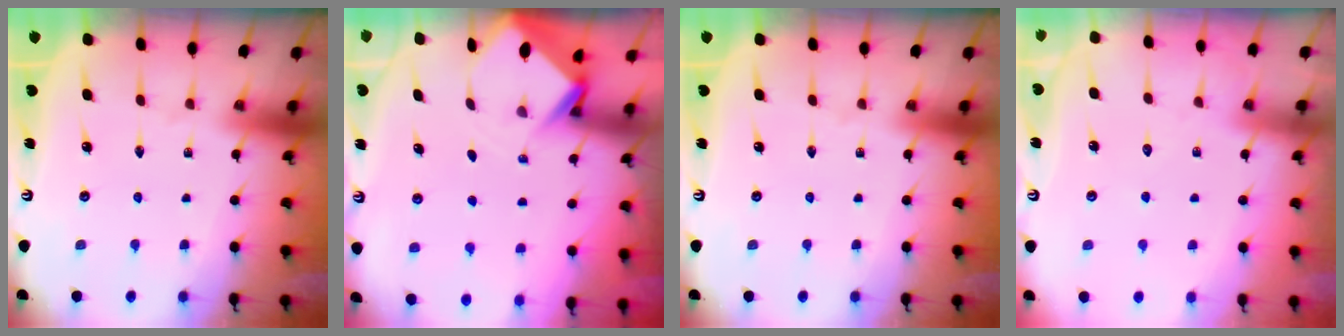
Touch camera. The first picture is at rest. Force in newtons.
{"total": 2.9, "press": 2.9, "slide": 0.2}
{"total": 0.0}
{"total": 4.9, "press": 4.9, "slide": 0.6}